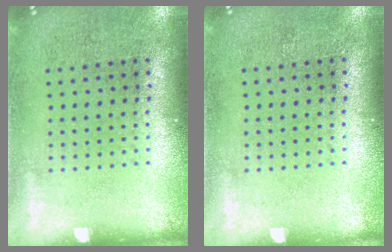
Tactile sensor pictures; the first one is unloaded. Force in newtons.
{"total": 0.0}